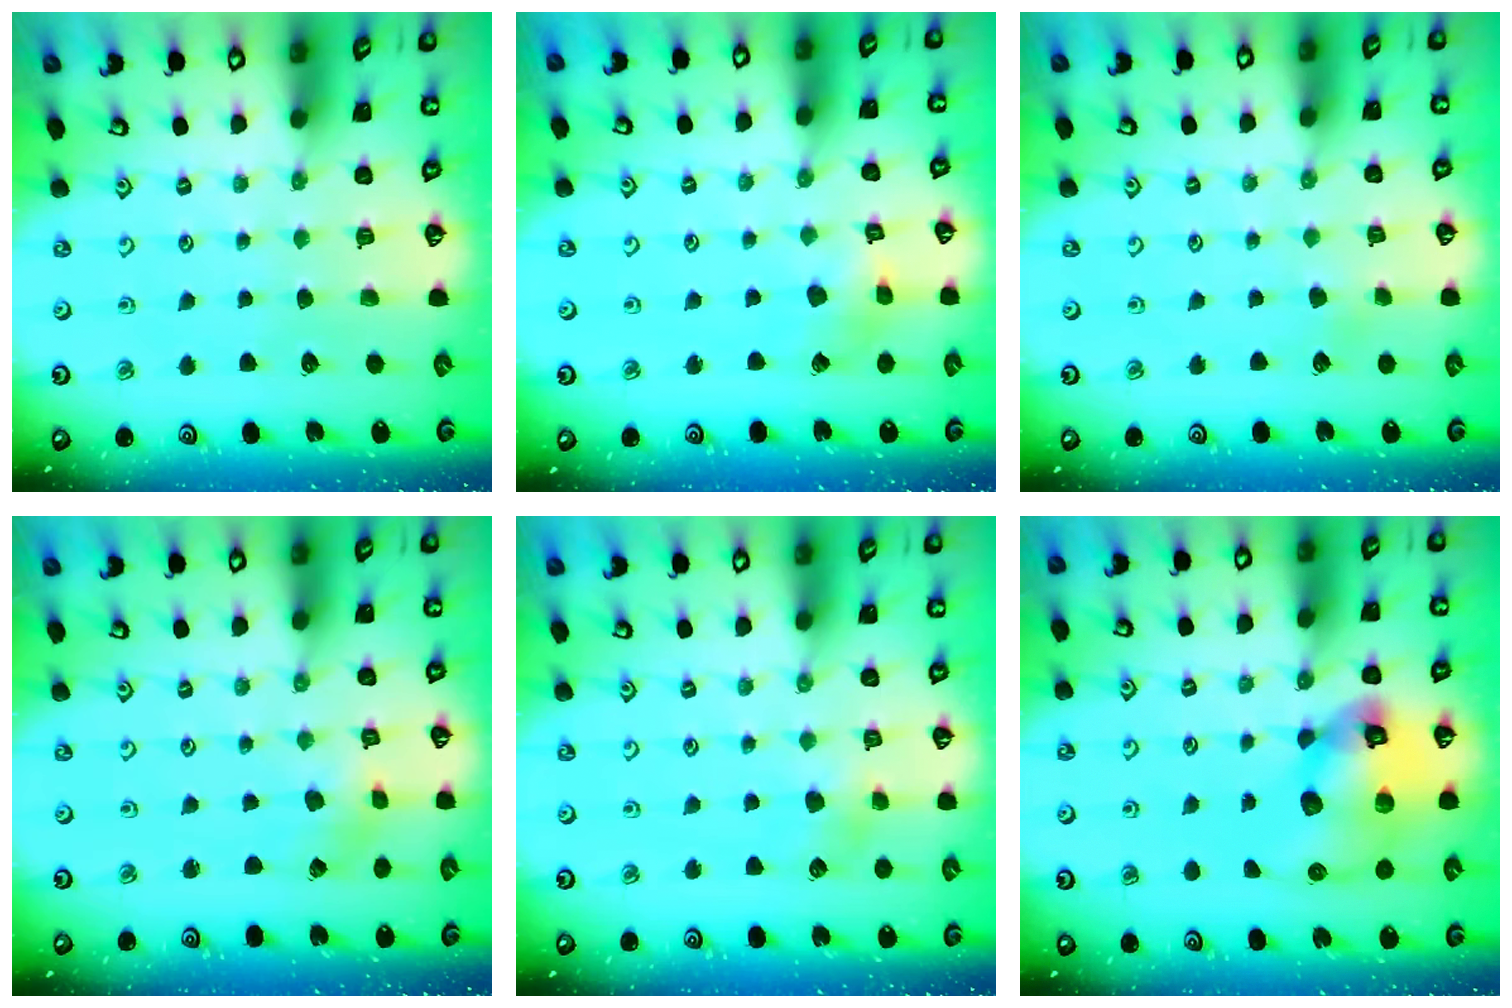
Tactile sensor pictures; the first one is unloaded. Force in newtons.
{"total": 4.2, "press": 4.2, "slide": 0.4}
{"total": 2.4, "press": 2.4, "slide": 0.3}
{"total": 0.9, "press": 0.8, "slide": 0.2}
{"total": 5.1, "press": 5.1, "slide": 0.5}
{"total": 16.0, "press": 15.8, "slide": 2.4}